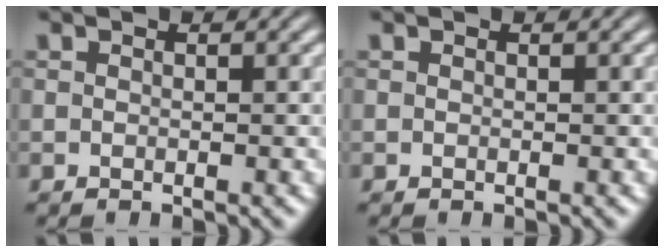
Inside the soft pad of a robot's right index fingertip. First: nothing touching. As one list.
[{"total": 0.0}]